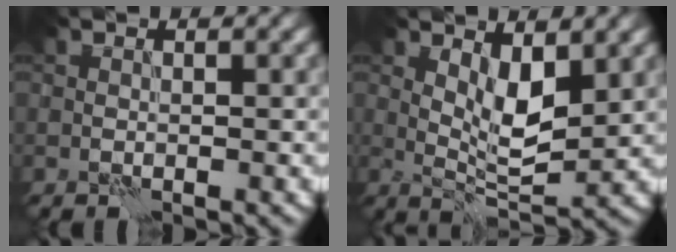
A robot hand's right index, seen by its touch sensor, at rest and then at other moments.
{"total": 3.9, "force": [1.8, 1.3, 3.3], "torque": [-0.062, -0.009, 0.036]}